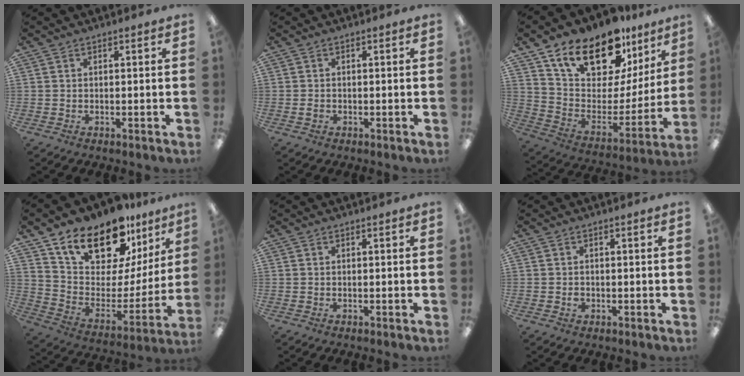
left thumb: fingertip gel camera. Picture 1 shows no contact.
{"total": 1.0, "force": [-0.3, 0.8, 0.5], "torque": [-0.009, 0.002, -0.007]}
{"total": 19.8, "force": [15.4, 8.4, 9.2], "torque": [-0.167, -0.106, 0.273]}
{"total": 19.4, "force": [15.7, 7.9, 8.3], "torque": [-0.156, -0.112, 0.279]}
{"total": 0.0}
{"total": 1.3, "force": [-0.2, 1.1, 0.6], "torque": [-0.011, 0.004, -0.005]}